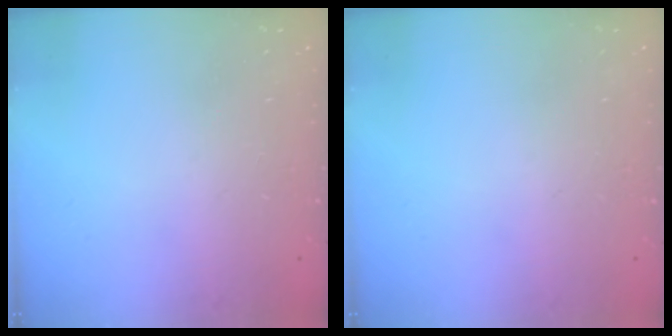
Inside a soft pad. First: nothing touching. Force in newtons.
{"total": 0.0}